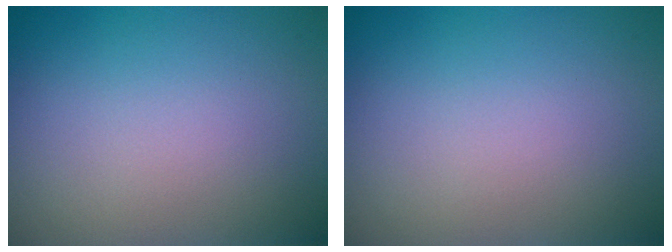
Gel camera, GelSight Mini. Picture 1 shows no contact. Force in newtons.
{"total": 0.0}